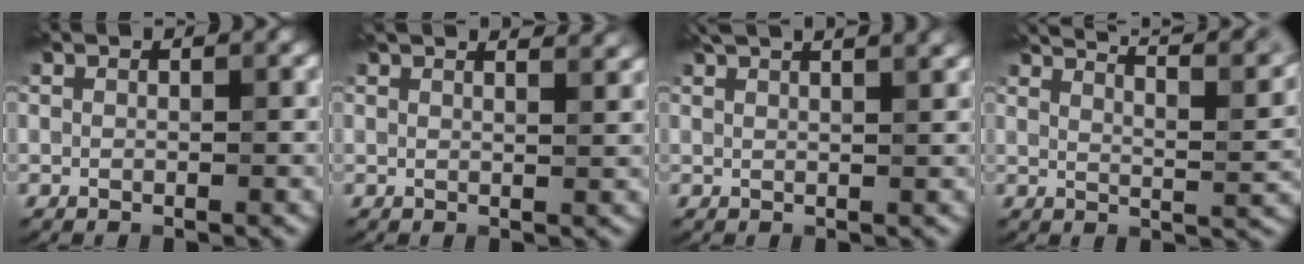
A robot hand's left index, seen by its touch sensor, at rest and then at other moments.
{"total": 4.6, "force": [3.7, 1.5, 2.3], "torque": [-0.009, 0.030, 0.021]}
{"total": 5.9, "force": [4.2, 2.1, 3.6], "torque": [-0.023, 0.040, 0.023]}
{"total": 12.2, "force": [9.4, 3.1, 7.1], "torque": [-0.078, 0.038, 0.090]}